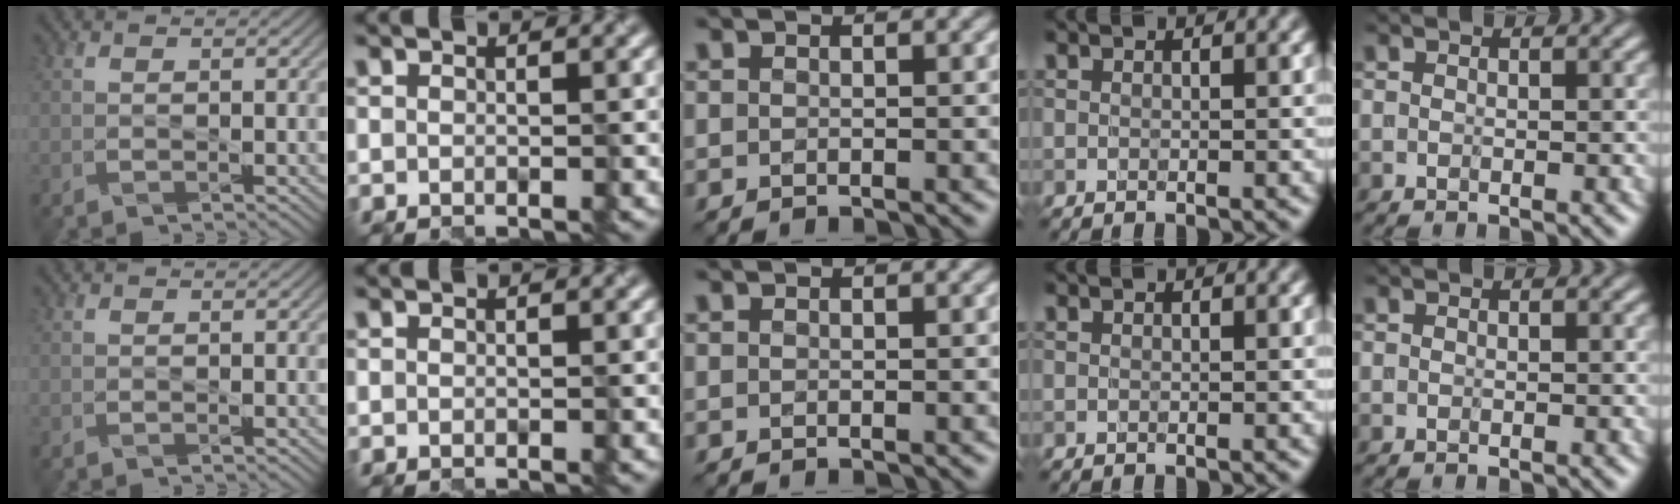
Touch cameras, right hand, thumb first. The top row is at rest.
{}